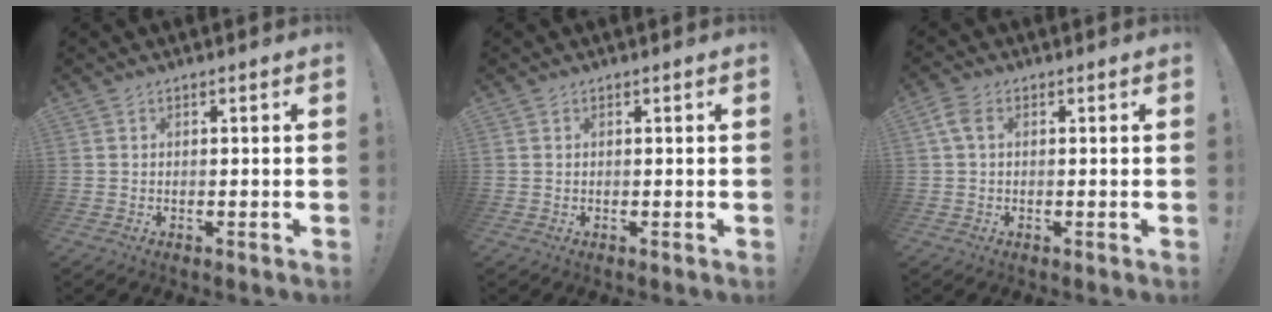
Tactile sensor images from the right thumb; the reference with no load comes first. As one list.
[{"total": 0.0}, {"total": 3.4, "force": [1.3, 1.8, 2.6], "torque": [-0.057, 0.004, 0.023]}]